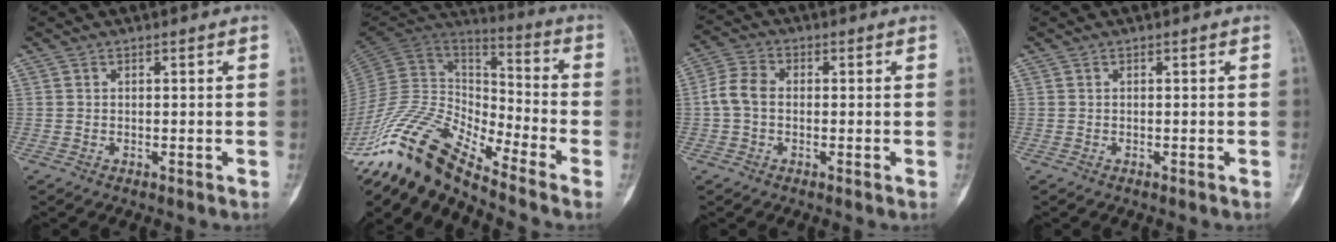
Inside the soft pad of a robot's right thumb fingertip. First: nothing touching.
{"total": 17.4, "force": [-14.0, 3.8, 9.6], "torque": [-0.186, 0.084, -0.273]}
{"total": 5.3, "force": [-0.4, 3.7, 3.7], "torque": [-0.074, 0.015, -0.017]}
{"total": 0.0}